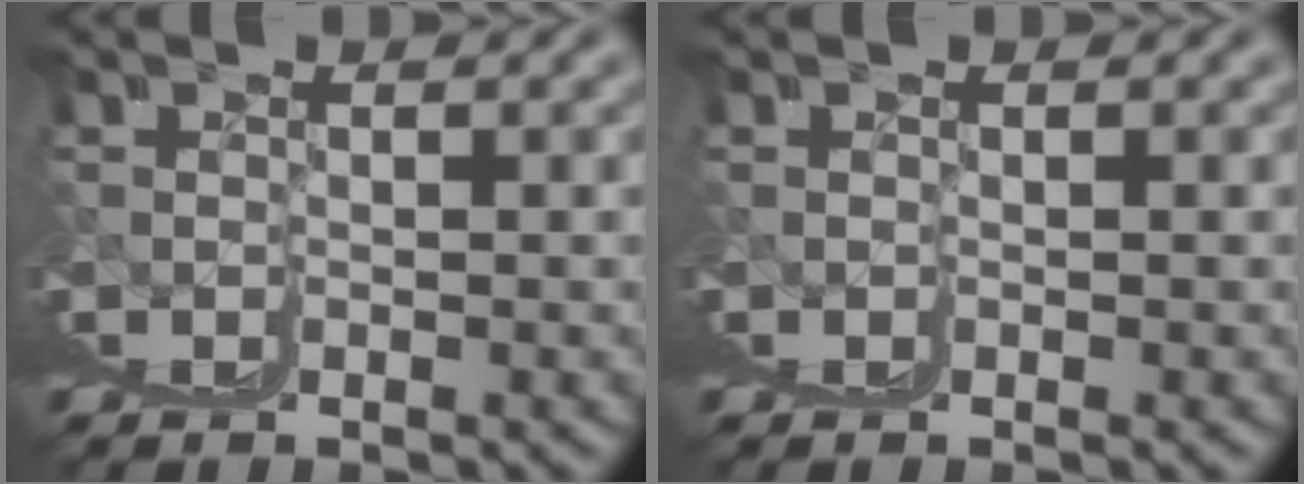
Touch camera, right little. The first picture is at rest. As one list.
[{"total": 0.0}]